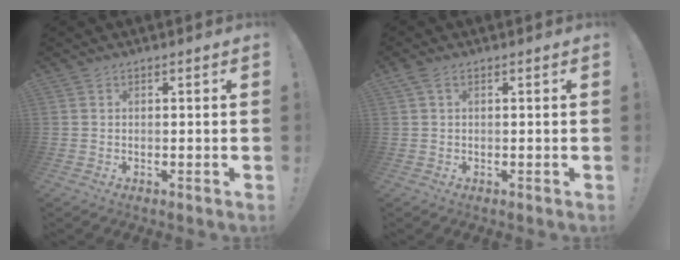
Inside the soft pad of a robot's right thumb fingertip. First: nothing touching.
{"total": 1.0, "force": [0.6, 0.5, 0.7], "torque": [-0.023, 0.004, 0.012]}